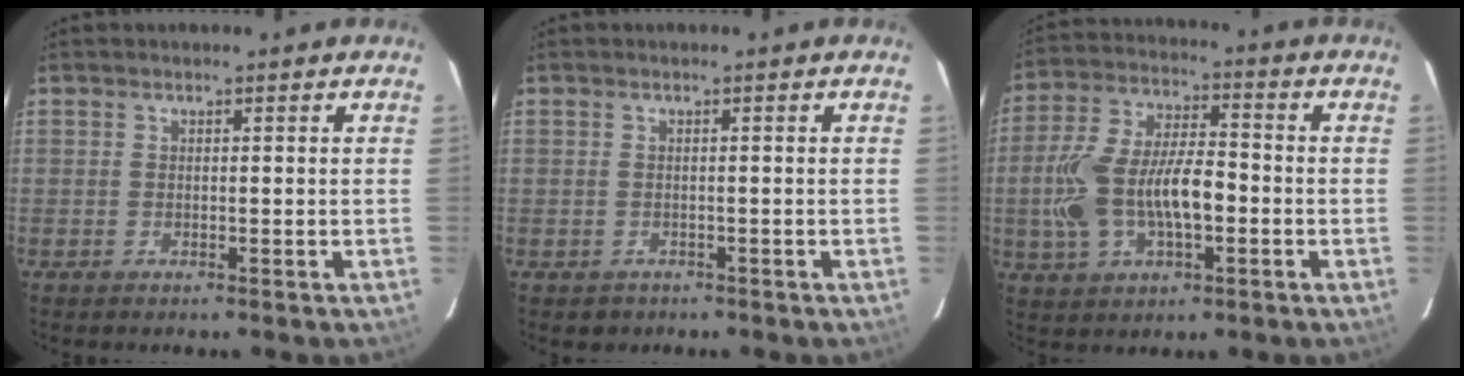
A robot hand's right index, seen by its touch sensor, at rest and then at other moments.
{"total": 1.6, "force": [-0.9, 1.3, 0.2], "torque": [-0.005, 0.002, -0.005]}
{"total": 14.8, "force": [-2.8, 6.8, 12.9], "torque": [-0.271, 0.005, -0.046]}